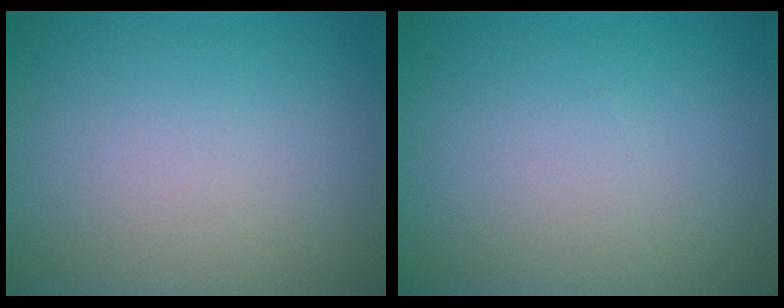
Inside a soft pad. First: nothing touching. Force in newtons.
{"total": 0.0}